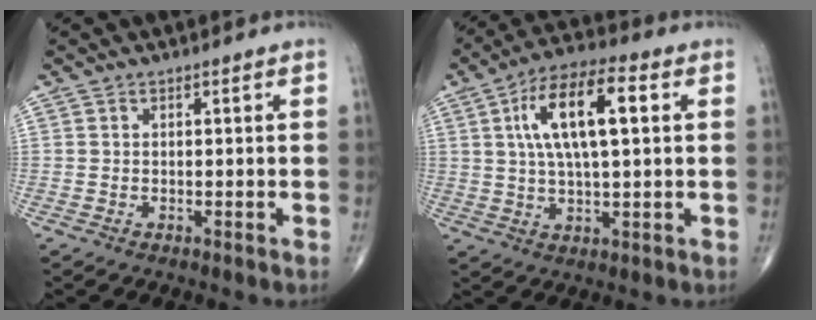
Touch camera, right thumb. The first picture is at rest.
{"total": 14.2, "force": [3.5, 5.2, 12.8], "torque": [-0.230, 0.014, 0.056]}